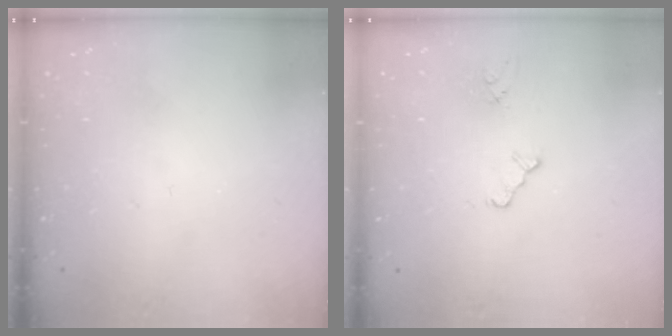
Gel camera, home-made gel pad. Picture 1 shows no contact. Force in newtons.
{"total": 2.0, "press": 1.9, "slide": 0.4}